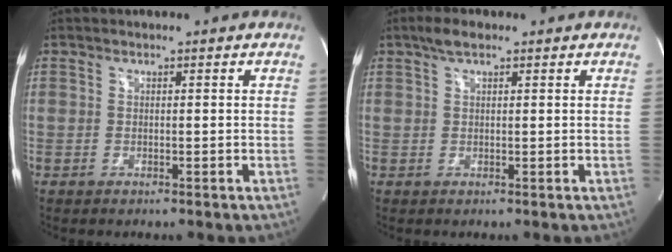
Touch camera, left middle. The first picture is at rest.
{"total": 2.6, "force": [1.7, 0.8, 1.7], "torque": [-0.038, 0.015, 0.033]}